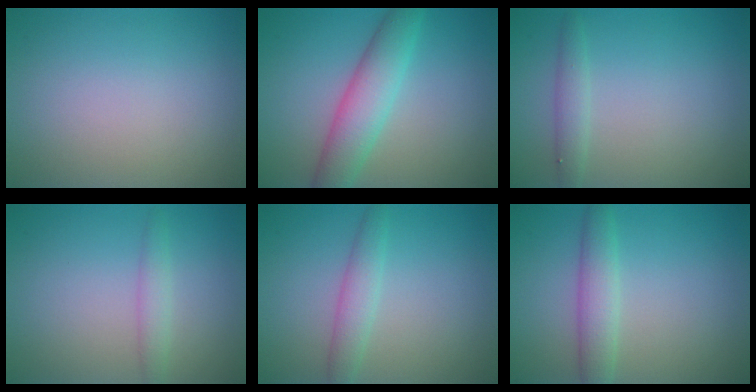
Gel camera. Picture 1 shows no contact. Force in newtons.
{"total": 5.0, "press": 5.0, "slide": 0.1}
{"total": 1.5, "press": 1.5, "slide": 0.1}
{"total": 1.5, "press": 1.5, "slide": 0.2}
{"total": 2.2, "press": 2.2, "slide": 0.1}
{"total": 2.9, "press": 2.9, "slide": 0.2}